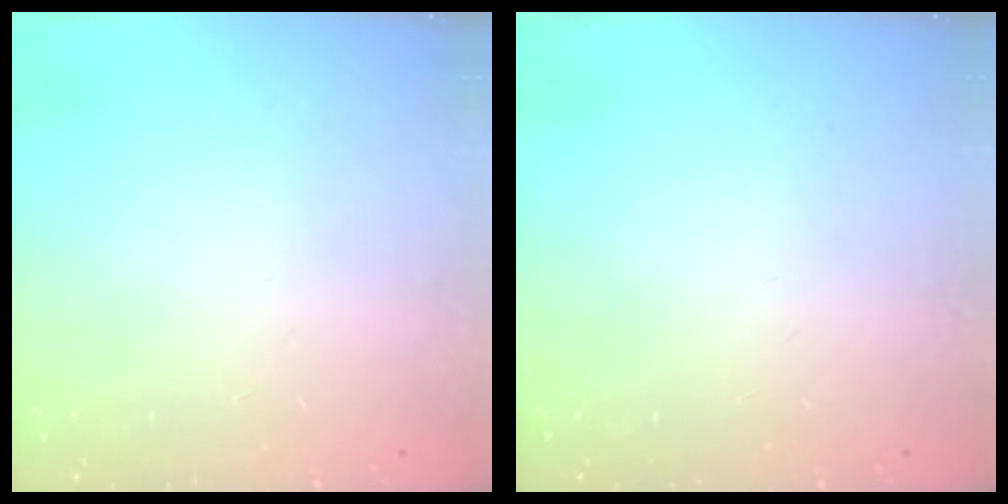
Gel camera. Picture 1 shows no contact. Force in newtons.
{"total": 0.0}